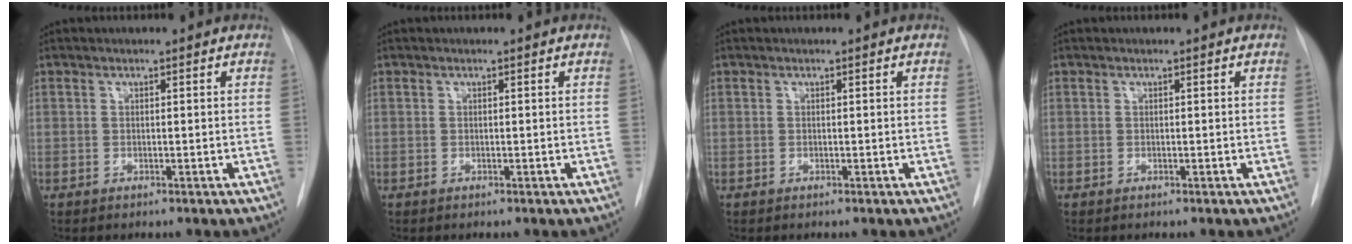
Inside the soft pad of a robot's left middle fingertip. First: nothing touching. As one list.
[{"total": 0.0}, {"total": 0.0}, {"total": 0.0}]